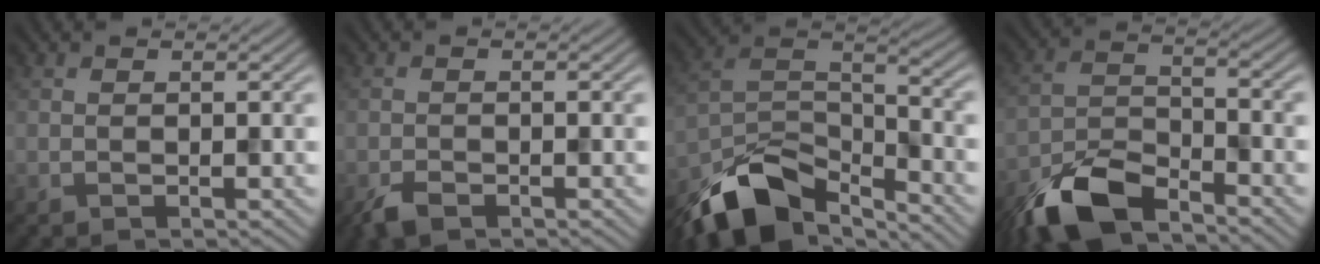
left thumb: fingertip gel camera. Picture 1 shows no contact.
{"total": 2.3, "force": [-1.7, 1.0, 1.3], "torque": [-0.028, -0.006, -0.036]}
{"total": 12.8, "force": [-9.1, 5.3, 7.1], "torque": [-0.143, -0.015, -0.179]}
{"total": 9.6, "force": [-7.1, 3.4, 5.3], "torque": [-0.102, -0.011, -0.156]}